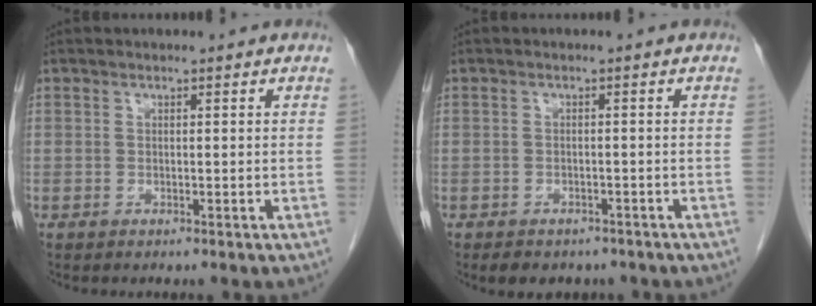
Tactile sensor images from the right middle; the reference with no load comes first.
{"total": 6.2, "force": [-4.9, 3.2, 2.0], "torque": [-0.020, 0.008, -0.056]}